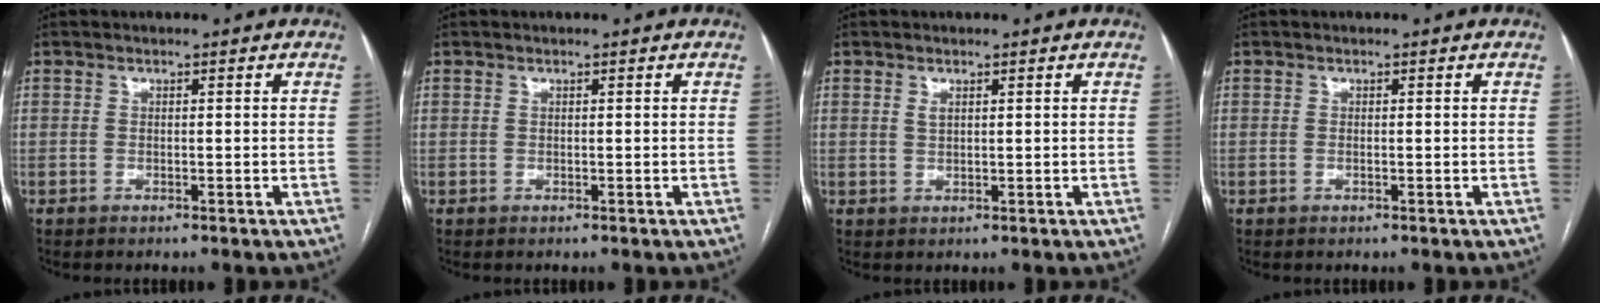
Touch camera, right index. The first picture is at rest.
{"total": 0.0}
{"total": 0.9, "force": [0.6, 0.3, 0.7], "torque": [-0.014, -0.001, 0.012]}
{"total": 0.0}